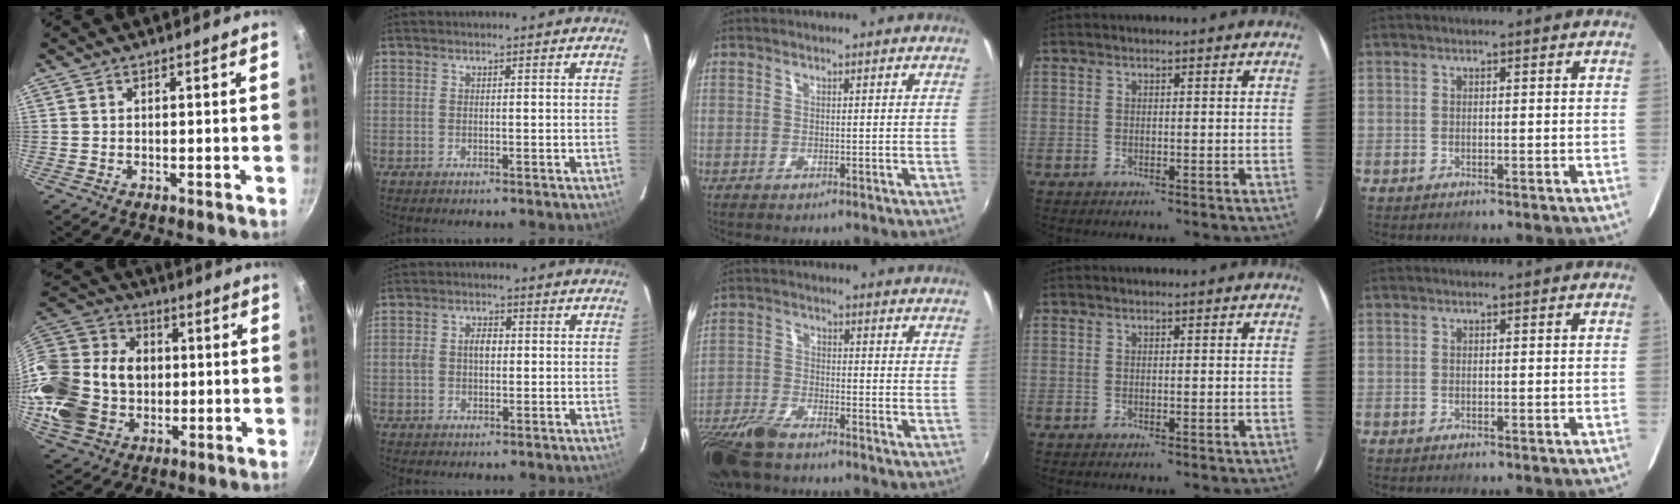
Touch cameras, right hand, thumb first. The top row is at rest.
{"thumb": {"total": 24.8, "force": [-0.9, 19.8, 14.9], "torque": [-0.297, 0.042, -0.002]}, "index": {"total": 4.0, "force": [0.0, 2.8, 2.8], "torque": [-0.050, 0.011, -0.001]}, "middle": {"total": 11.0, "force": [-8.7, 3.2, 5.9], "torque": [-0.146, -0.025, -0.175]}}